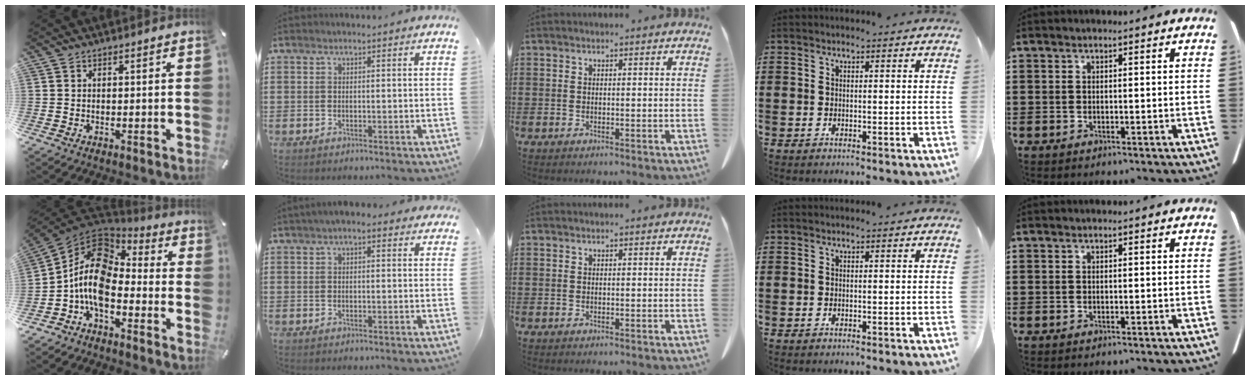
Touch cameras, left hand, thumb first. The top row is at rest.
{"thumb": {"total": 13.8, "force": [-3.9, 8.8, 9.8], "torque": [-0.215, 0.025, -0.077]}, "index": {"total": 2.3, "force": [1.2, 1.0, 1.8], "torque": [-0.037, 0.009, 0.019]}}